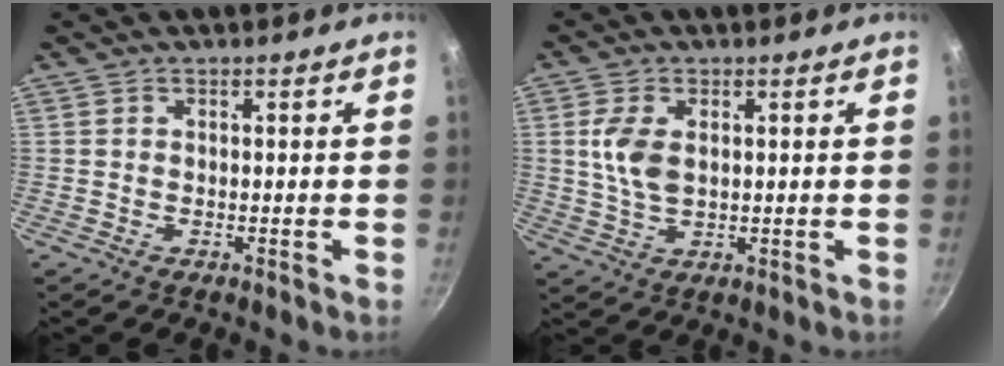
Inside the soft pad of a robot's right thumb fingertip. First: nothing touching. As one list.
[{"total": 6.4, "force": [1.2, 3.7, 5.1], "torque": [-0.102, -0.003, 0.026]}]